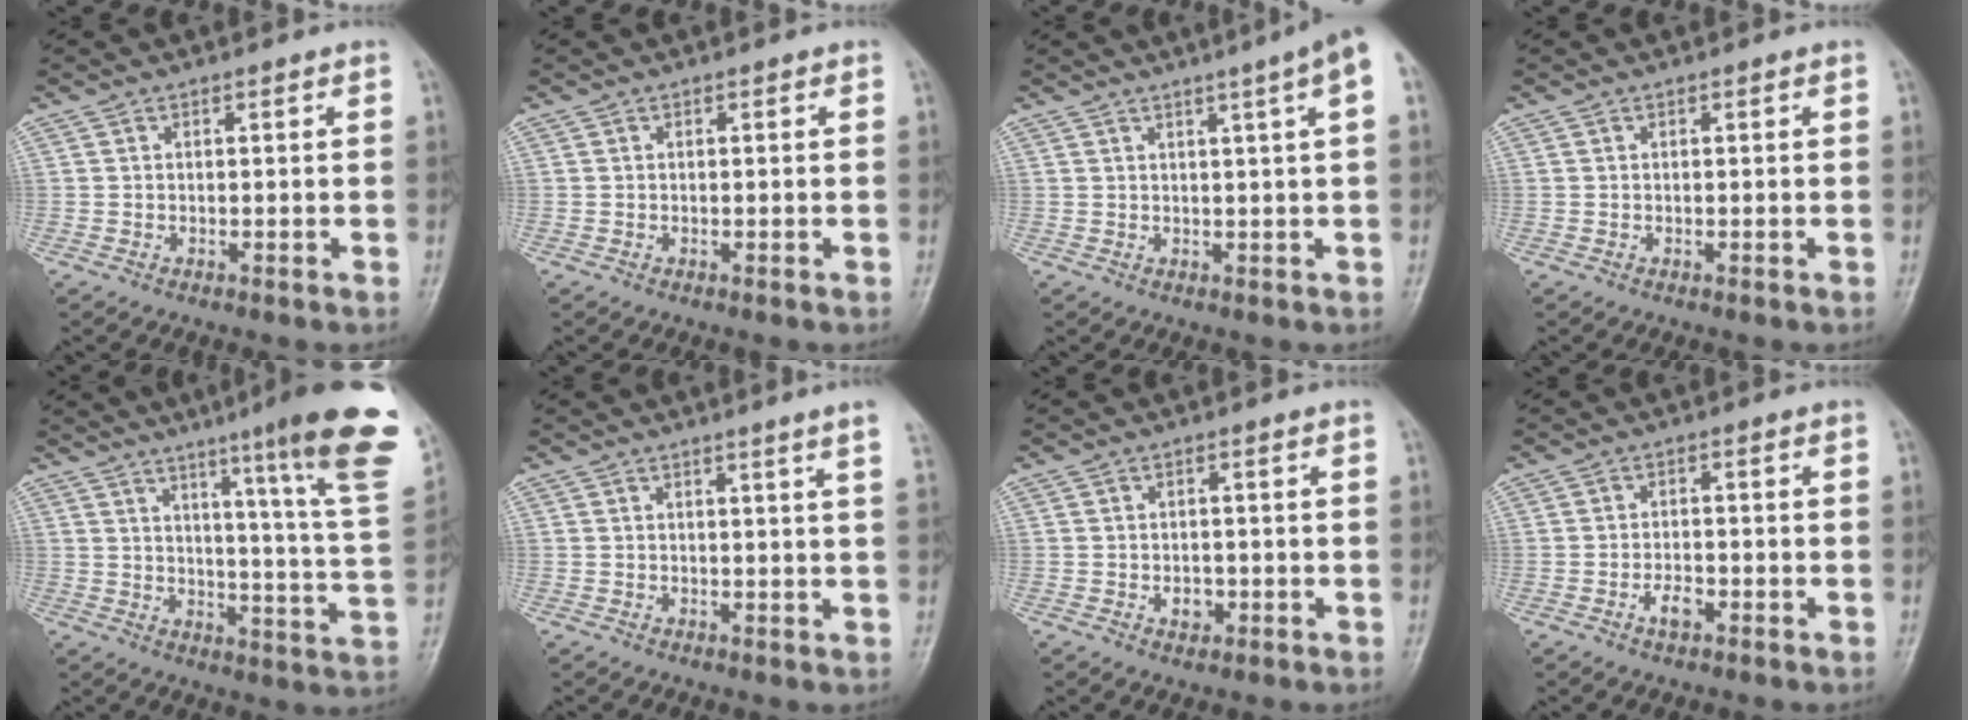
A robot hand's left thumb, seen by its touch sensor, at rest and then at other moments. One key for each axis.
{"total": 0.0}
{"total": 6.4, "fx": 2.8, "fy": -0.4, "fz": 5.7, "tx": -0.074, "ty": 0.007, "tz": 0.036}
{"total": 0.0}
{"total": 22.1, "fx": 13.8, "fy": 0.7, "fz": 17.2, "tx": -0.210, "ty": -0.080, "tz": 0.174}
{"total": 3.8, "fx": 2.6, "fy": -1.0, "fz": 2.6, "tx": -0.035, "ty": -0.013, "tz": 0.032}
{"total": 2.3, "fx": -0.6, "fy": 1.7, "fz": 1.4, "tx": -0.011, "ty": 0.003, "tz": -0.004}
{"total": 2.7, "fx": -1.3, "fy": 1.3, "fz": 2.0, "tx": -0.034, "ty": 0.009, "tz": -0.022}